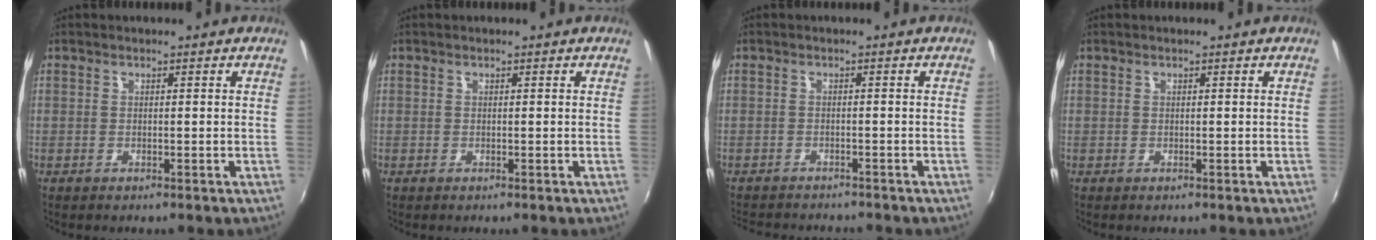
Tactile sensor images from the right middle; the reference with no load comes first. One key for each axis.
{"total": 0.0}
{"total": 7.0, "fx": -6.6, "fy": 1.3, "fz": 2.0, "tx": -0.056, "ty": -0.014, "tz": -0.100}
{"total": 0.0}